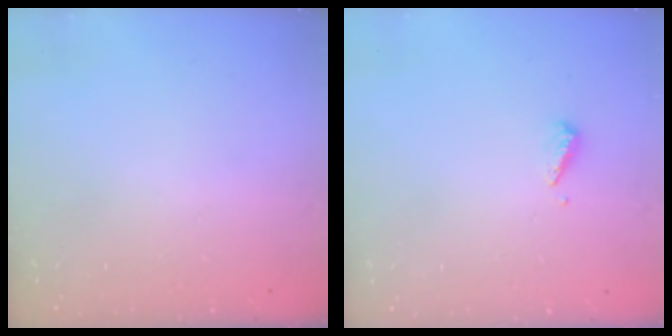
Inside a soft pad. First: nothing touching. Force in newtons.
{"total": 2.9, "press": 2.9, "slide": 0.4}